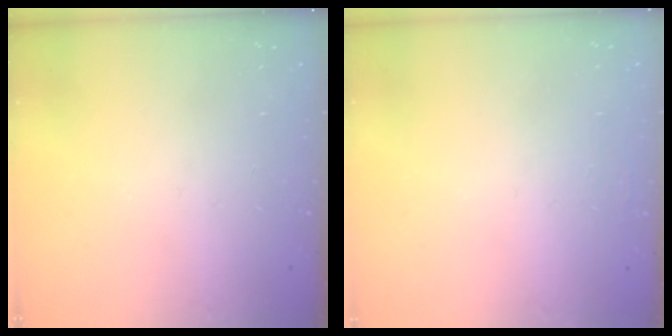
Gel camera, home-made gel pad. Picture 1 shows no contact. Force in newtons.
{"total": 1.8, "press": 1.7, "slide": 0.4}